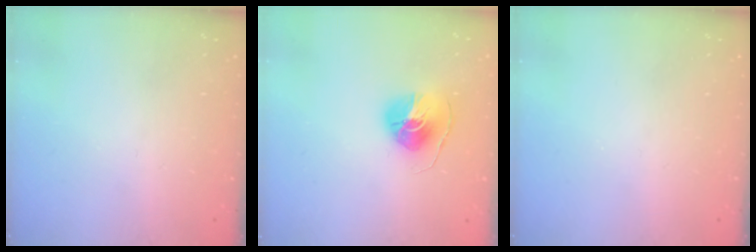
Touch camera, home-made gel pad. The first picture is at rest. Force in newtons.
{"total": 9.2, "press": 9.2, "slide": 0.4}
{"total": 0.0}